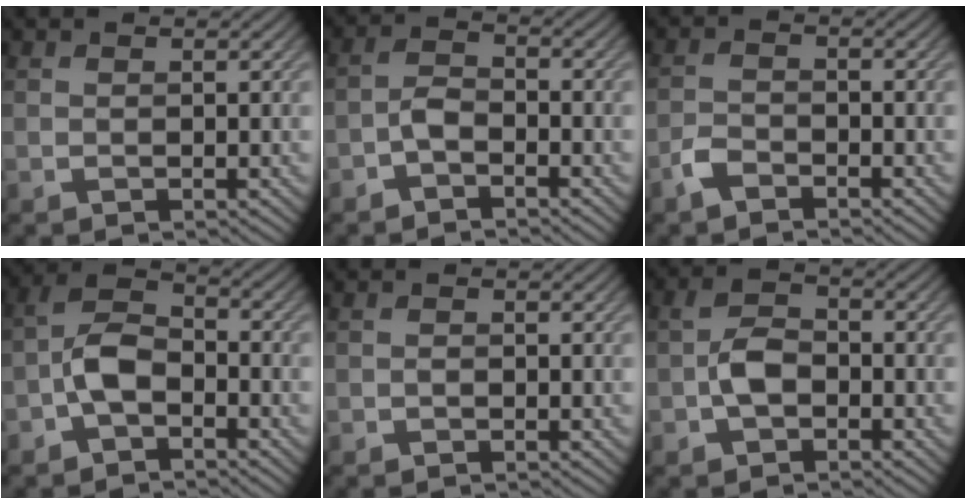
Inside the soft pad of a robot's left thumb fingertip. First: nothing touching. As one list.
[{"total": 2.7, "force": [-1.8, 1.3, 1.7], "torque": [-0.031, 0.009, -0.043]}, {"total": 2.7, "force": [-2.1, 1.1, 1.2], "torque": [-0.026, 0.002, -0.050]}, {"total": 5.5, "force": [-2.5, 3.0, 3.8], "torque": [-0.073, 0.013, -0.061]}, {"total": 0.6, "force": [-0.3, 0.4, 0.4], "torque": [-0.007, 0.000, -0.007]}, {"total": 4.0, "force": [-1.4, 2.6, 2.7], "torque": [-0.058, 0.007, -0.032]}]